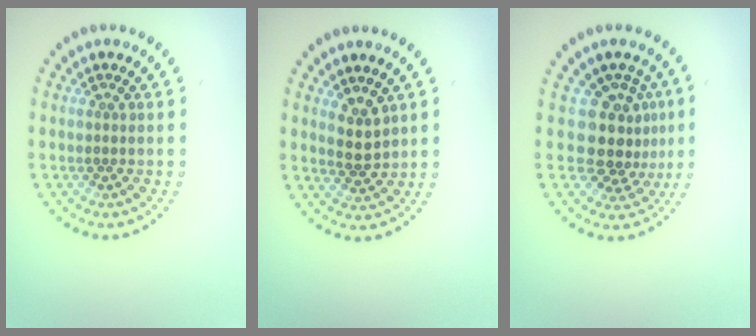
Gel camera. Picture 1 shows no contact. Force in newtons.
{"total": 2.3, "press": 2.1, "slide": 0.8}
{"total": 4.1, "press": 3.2, "slide": 2.5}